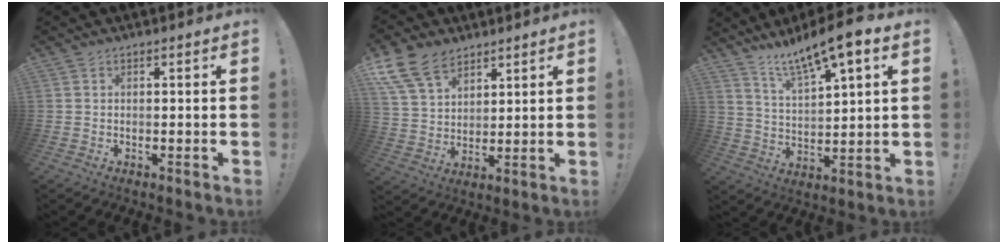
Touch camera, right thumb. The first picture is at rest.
{"total": 14.0, "force": [9.1, 8.5, 6.3], "torque": [-0.129, -0.049, 0.176]}
{"total": 11.6, "force": [9.0, 1.5, 7.2], "torque": [-0.123, -0.059, 0.148]}